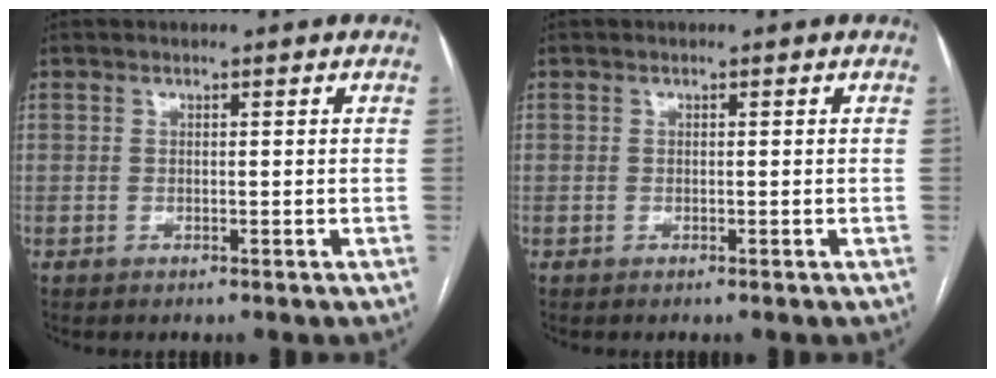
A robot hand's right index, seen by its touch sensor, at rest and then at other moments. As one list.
[{"total": 0.0}]